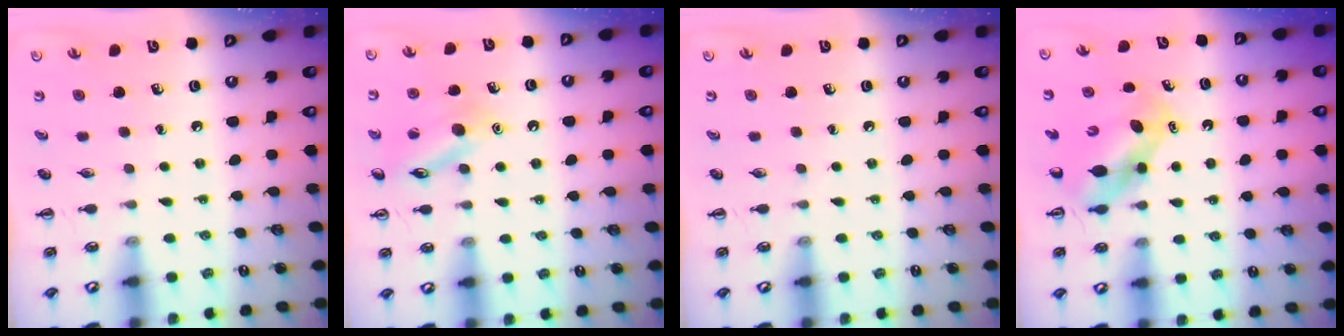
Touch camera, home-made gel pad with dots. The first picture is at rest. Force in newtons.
{"total": 12.5, "press": 12.4, "slide": 1.9}
{"total": 0.0}
{"total": 6.1, "press": 6.0, "slide": 1.0}